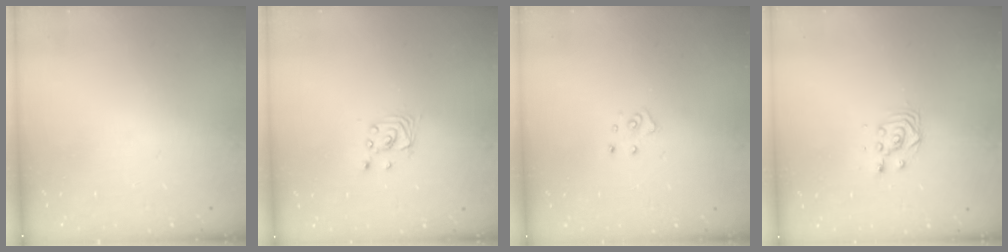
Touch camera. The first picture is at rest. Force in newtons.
{"total": 2.4, "press": 2.4, "slide": 0.2}
{"total": 4.0, "press": 4.0, "slide": 0.3}
{"total": 4.6, "press": 4.5, "slide": 0.2}